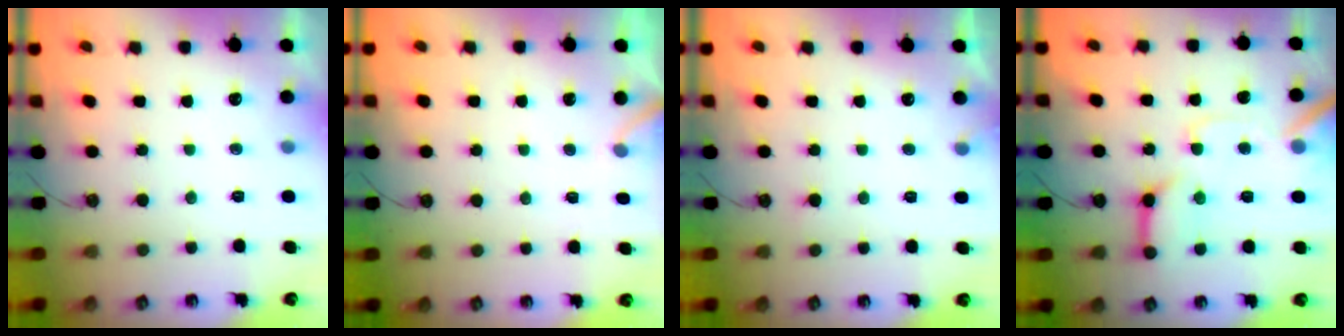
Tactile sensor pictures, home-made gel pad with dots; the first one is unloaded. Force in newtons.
{"total": 2.8, "press": 2.8, "slide": 0.3}
{"total": 5.2, "press": 5.1, "slide": 0.4}
{"total": 16.5, "press": 16.4, "slide": 1.9}